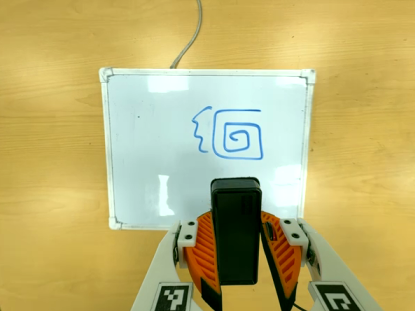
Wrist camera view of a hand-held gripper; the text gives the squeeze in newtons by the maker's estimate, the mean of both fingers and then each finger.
{"total": 6.8, "left": 6.2, "right": 7.5}